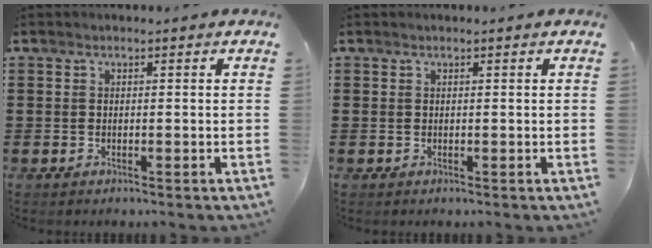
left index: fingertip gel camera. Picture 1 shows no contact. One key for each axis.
{"total": 0.0}